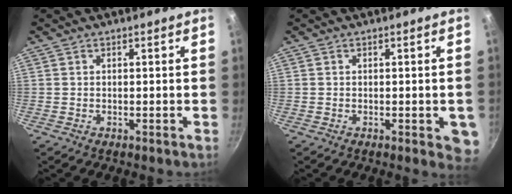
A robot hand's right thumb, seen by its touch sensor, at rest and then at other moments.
{"total": 4.7, "force": [-1.3, 1.8, 4.1], "torque": [-0.029, 0.000, -0.016]}